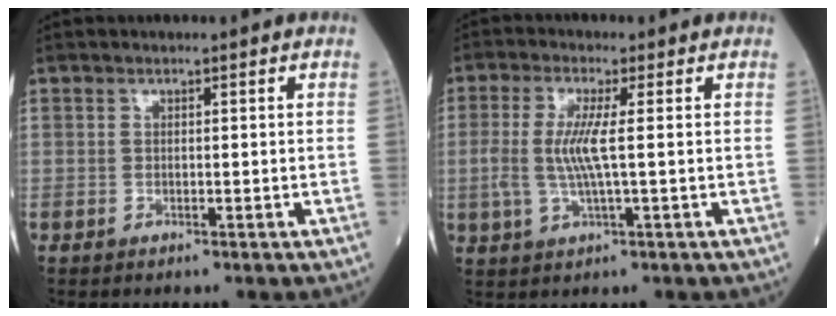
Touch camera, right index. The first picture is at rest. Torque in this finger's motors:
{"motor_torque": [0.15, -0.01, 0.02, 0.03]}